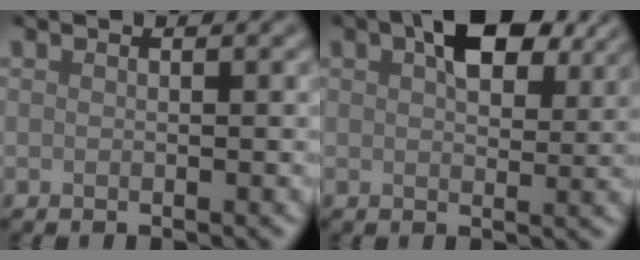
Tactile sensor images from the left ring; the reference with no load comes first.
{"total": 6.8, "force": [3.3, 3.3, 4.9], "torque": [-0.080, 0.012, 0.046]}